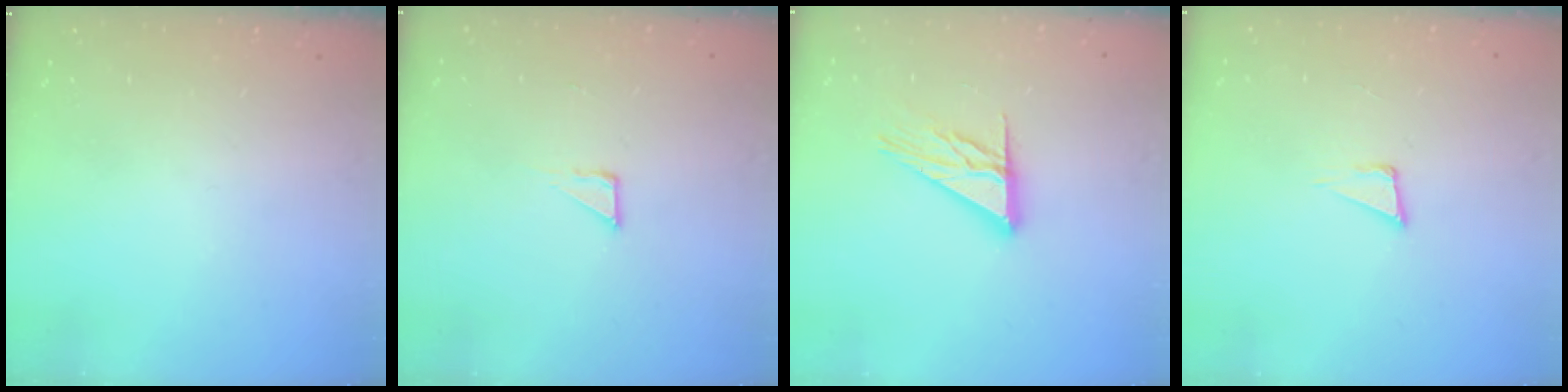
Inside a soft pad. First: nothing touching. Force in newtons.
{"total": 2.6, "press": 2.6, "slide": 0.1}
{"total": 12.3, "press": 12.3, "slide": 1.2}
{"total": 3.9, "press": 2.6, "slide": 2.9}